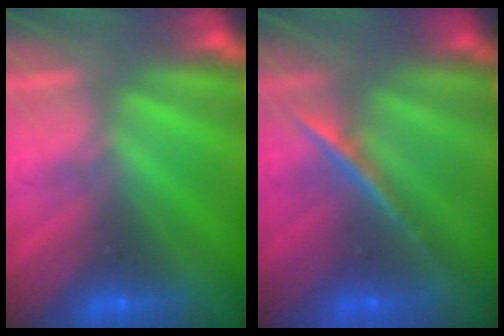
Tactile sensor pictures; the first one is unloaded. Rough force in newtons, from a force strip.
{"total": 1.8}